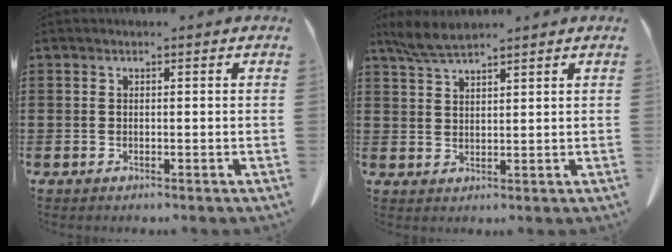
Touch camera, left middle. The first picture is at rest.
{"total": 3.8, "force": [3.3, 0.3, 1.8], "torque": [-0.046, -0.006, 0.062]}